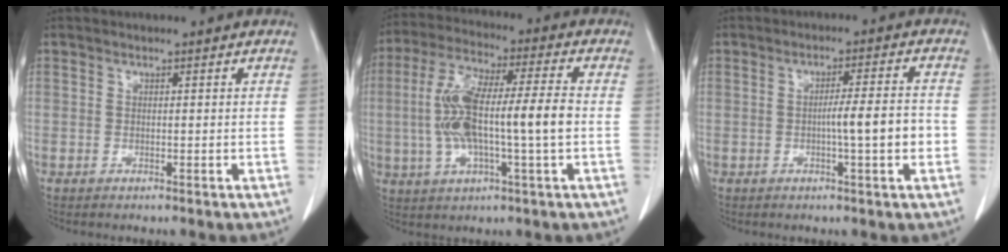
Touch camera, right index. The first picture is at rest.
{"total": 14.2, "force": [-0.9, 1.9, 14.0], "torque": [-0.281, 0.017, -0.017]}
{"total": 6.0, "force": [-1.2, 0.1, 5.9], "torque": [-0.090, 0.004, -0.017]}